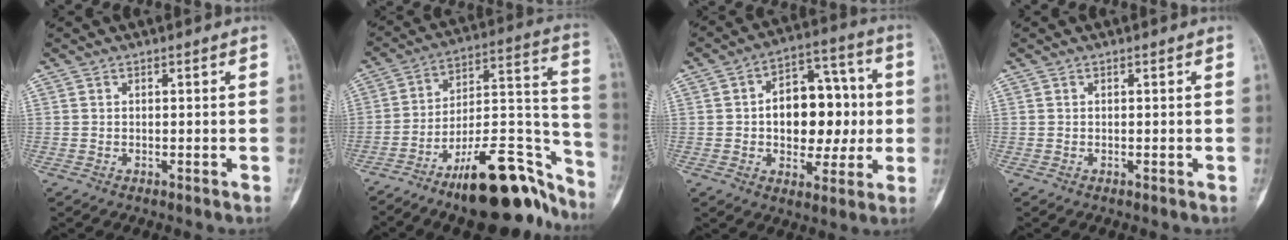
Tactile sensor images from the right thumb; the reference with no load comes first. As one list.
[{"total": 23.5, "force": [-16.2, 7.7, 15.2], "torque": [-0.157, 0.121, -0.258]}, {"total": 16.7, "force": [0.3, 10.8, 12.6], "torque": [-0.136, 0.031, 0.006]}, {"total": 0.0}]